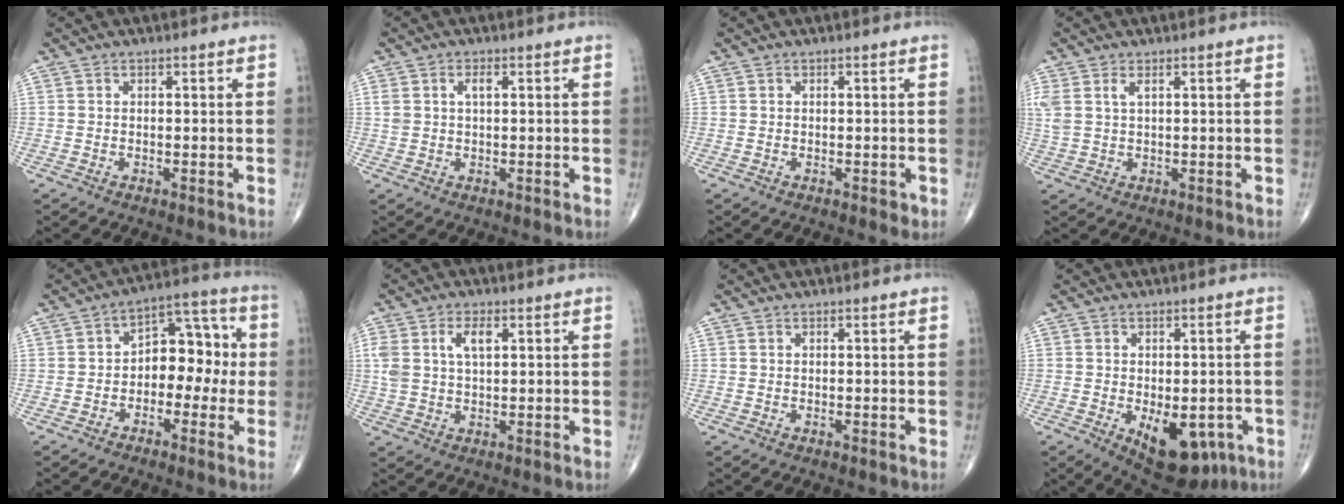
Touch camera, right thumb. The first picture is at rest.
{"total": 2.7, "force": [0.9, 1.3, 2.2], "torque": [-0.046, 0.007, 0.020]}
{"total": 0.8, "force": [-0.2, 0.5, 0.6], "torque": [-0.004, -0.001, -0.002]}
{"total": 4.0, "force": [1.7, 1.8, 3.1], "torque": [-0.084, 0.008, 0.043]}
{"total": 10.6, "force": [-0.9, 7.0, 7.8], "torque": [-0.065, 0.044, -0.031]}
{"total": 6.2, "force": [2.1, 3.2, 4.9], "torque": [-0.105, 0.006, 0.044]}
{"total": 0.0}
{"total": 12.1, "force": [-4.1, 6.5, 9.3], "torque": [-0.107, -0.003, -0.042]}